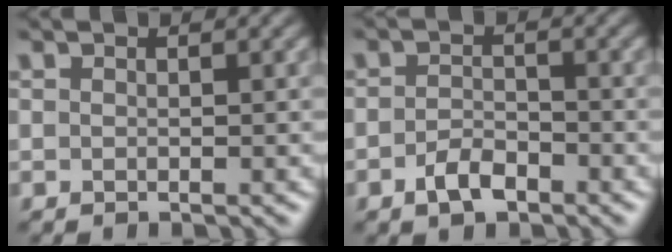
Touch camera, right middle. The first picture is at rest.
{"total": 2.5, "force": [-1.4, 1.3, 1.6], "torque": [-0.028, 0.004, -0.030]}